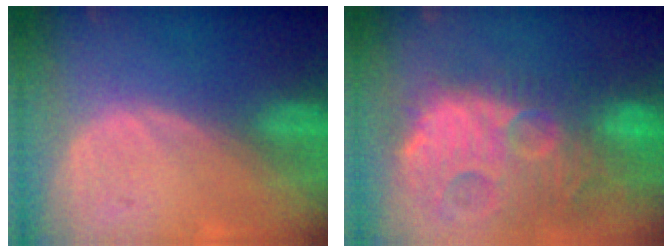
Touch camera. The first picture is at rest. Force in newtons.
{"total": 14.8, "press": 12.6, "slide": 7.6}